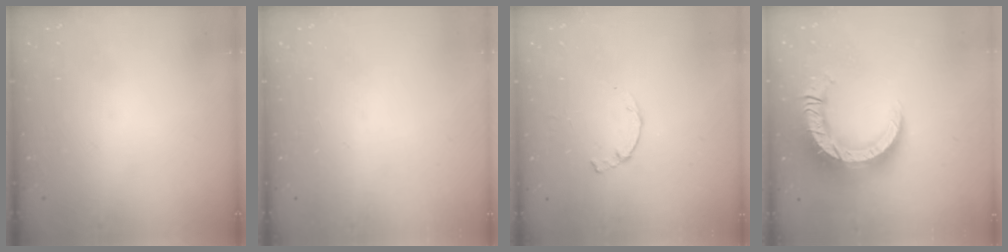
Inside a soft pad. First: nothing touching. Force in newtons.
{"total": 0.0}
{"total": 1.2, "press": 1.1, "slide": 0.3}
{"total": 15.7, "press": 15.6, "slide": 1.7}